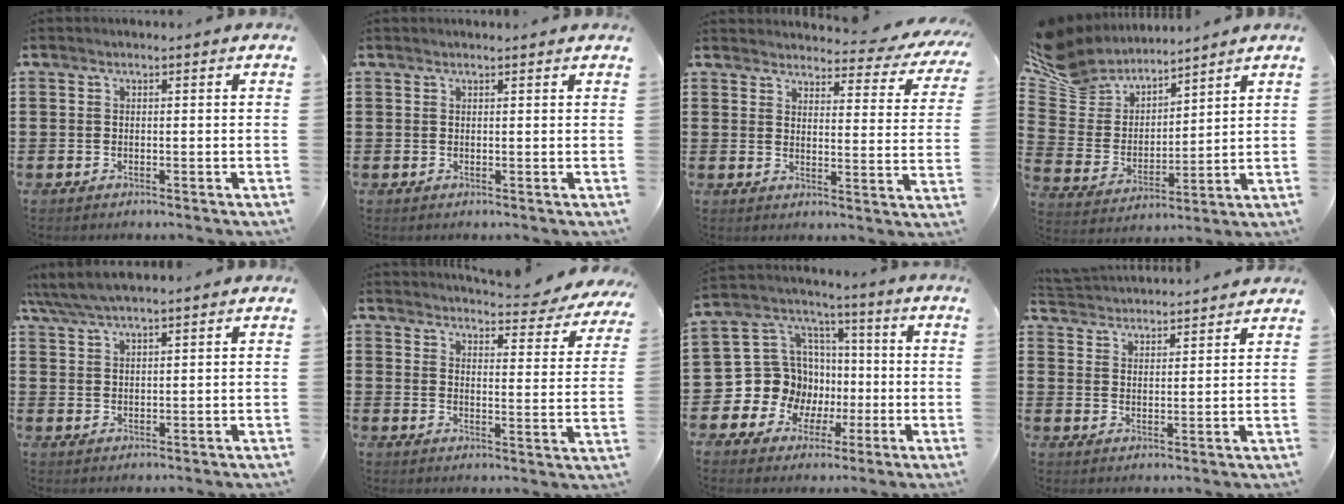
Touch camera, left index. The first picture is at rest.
{"total": 0.8, "force": [0.7, -0.1, 0.3], "torque": [-0.007, -0.003, 0.014]}
{"total": 4.0, "force": [3.8, 0.7, 1.2], "torque": [-0.029, -0.030, 0.059]}
{"total": 7.9, "force": [7.3, 3.2, -0.1], "torque": [-0.052, -0.055, 0.136]}
{"total": 3.8, "force": [3.4, 0.4, 1.8], "torque": [-0.044, -0.004, 0.062]}
{"total": 4.2, "force": [4.1, -0.1, 0.9], "torque": [-0.025, -0.041, 0.064]}
{"total": 11.5, "force": [-1.0, 11.2, 2.8], "torque": [-0.110, -0.013, -0.008]}
{"total": 3.9, "force": [3.9, 0.0, -0.1], "torque": [-0.014, -0.022, 0.069]}